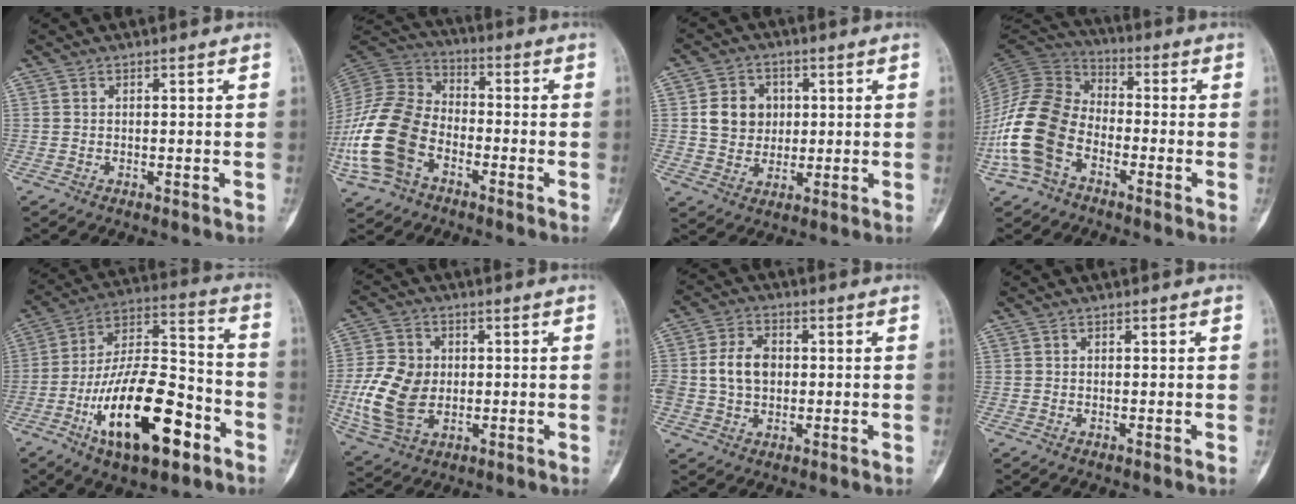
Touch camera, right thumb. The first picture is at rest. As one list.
[{"total": 19.1, "force": [-6.8, 12.7, 12.5], "torque": [-0.269, 0.038, -0.136]}, {"total": 8.0, "force": [1.3, 7.0, 3.6], "torque": [-0.027, -0.003, 0.024]}, {"total": 16.1, "force": [-5.9, 10.7, 10.4], "torque": [-0.217, 0.046, -0.129]}, {"total": 23.4, "force": [-9.9, 9.8, 18.9], "torque": [-0.327, 0.061, -0.161]}, {"total": 12.8, "force": [-1.1, 9.4, 8.7], "torque": [-0.166, 0.001, -0.017]}, {"total": 8.0, "force": [0.3, 5.9, 5.4], "torque": [-0.081, 0.014, 0.005]}, {"total": 0.0}]